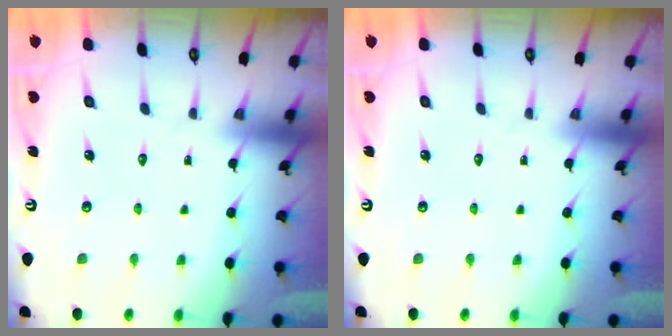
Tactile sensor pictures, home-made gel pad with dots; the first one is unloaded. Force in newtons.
{"total": 0.0}